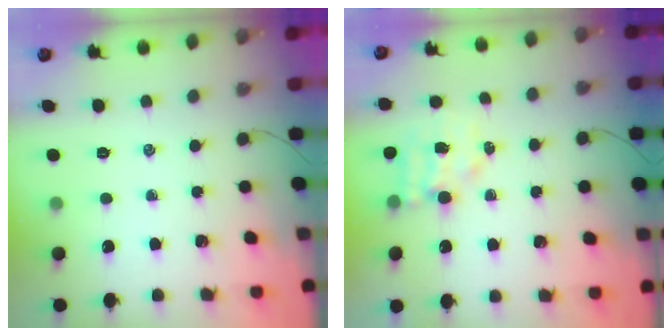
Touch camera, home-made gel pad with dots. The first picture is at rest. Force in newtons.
{"total": 5.4, "press": 5.4, "slide": 0.5}